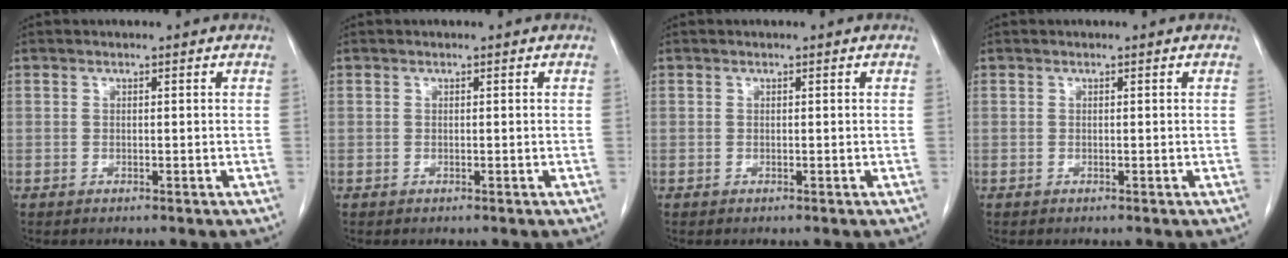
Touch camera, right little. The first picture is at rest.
{"total": 0.0}
{"total": 0.0}
{"total": 0.0}